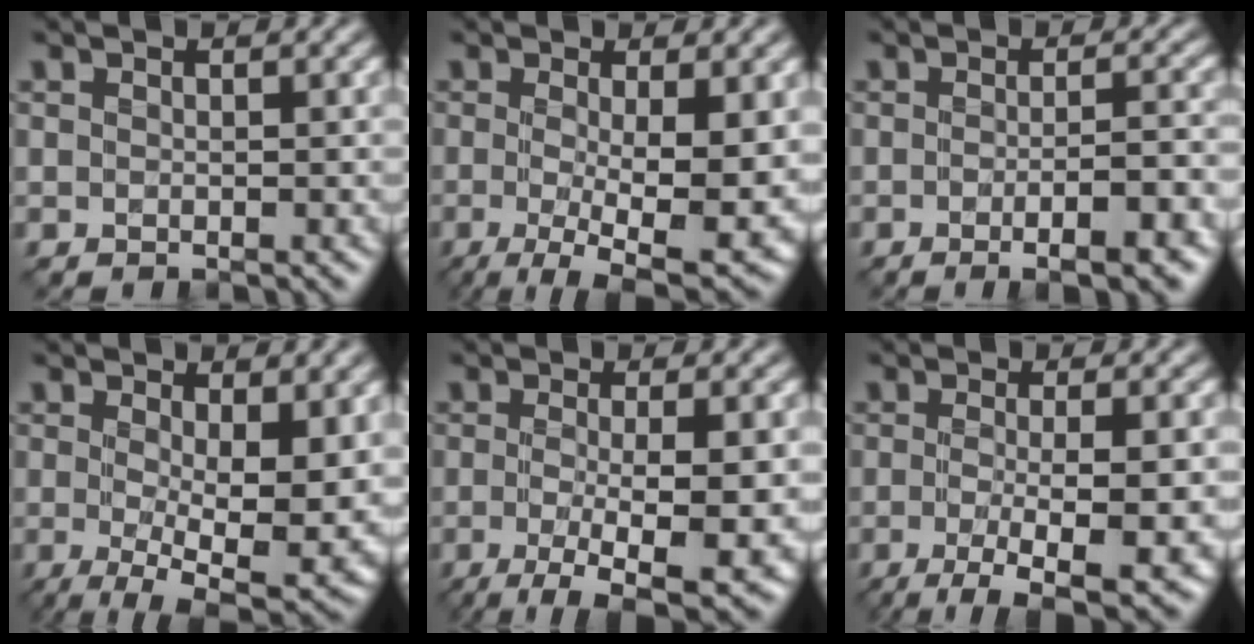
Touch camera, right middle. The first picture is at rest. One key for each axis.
{"total": 9.1, "fx": -1.3, "fy": 2.6, "fz": 8.6, "tx": -0.144, "ty": -0.024, "tz": -0.013}
{"total": 5.1, "fx": -2.0, "fy": 1.3, "fz": 4.4, "tx": -0.053, "ty": 0.002, "tz": -0.026}
{"total": 9.9, "fx": -0.4, "fy": 3.8, "fz": 9.2, "tx": -0.150, "ty": -0.023, "tz": 0.000}
{"total": 8.5, "fx": -2.3, "fy": 2.2, "fz": 7.9, "tx": -0.132, "ty": -0.022, "tz": -0.029}
{"total": 7.7, "fx": -2.6, "fy": 2.0, "fz": 7.0, "tx": -0.110, "ty": -0.017, "tz": -0.035}